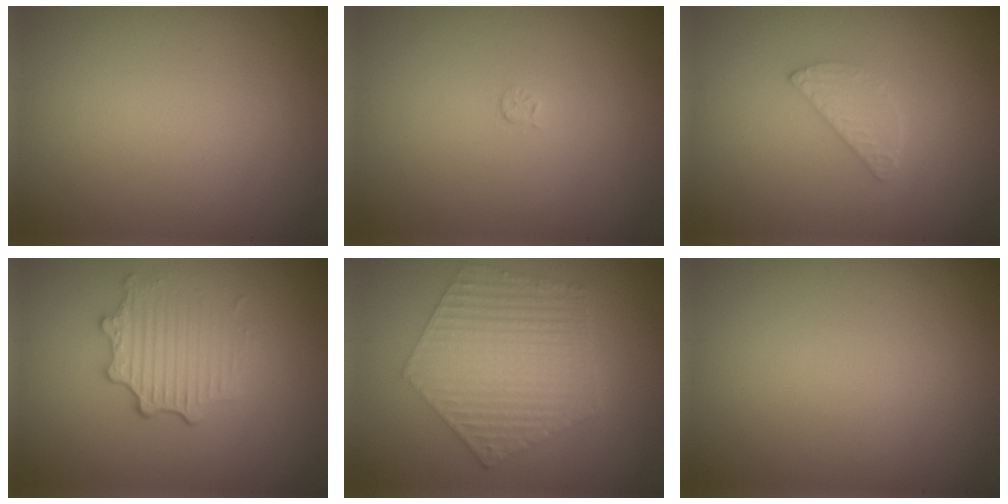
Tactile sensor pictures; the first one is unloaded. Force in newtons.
{"total": 0.6, "press": 0.3, "slide": 0.6}
{"total": 1.9, "press": 1.8, "slide": 0.2}
{"total": 3.4, "press": 2.7, "slide": 2.1}
{"total": 6.8, "press": 5.0, "slide": 4.6}
{"total": 0.0}